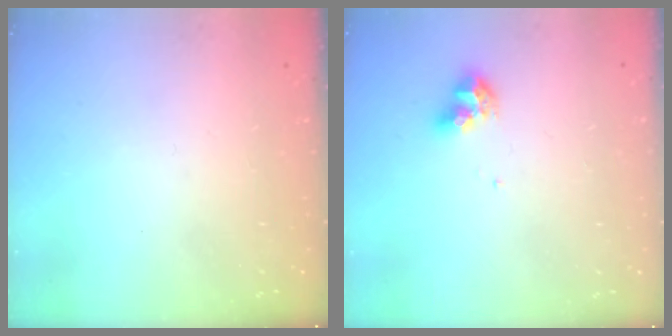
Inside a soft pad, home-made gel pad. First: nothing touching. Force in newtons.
{"total": 9.0, "press": 9.0, "slide": 0.9}